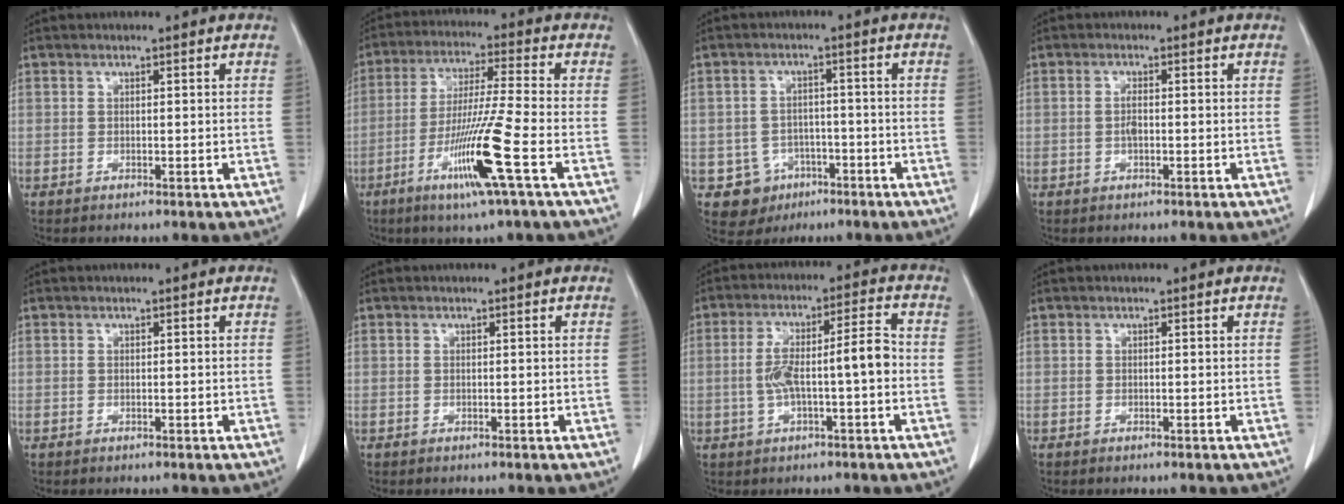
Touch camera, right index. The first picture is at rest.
{"total": 12.3, "force": [-5.1, -1.4, 11.1], "torque": [-0.218, -0.023, -0.098]}
{"total": 6.0, "force": [-2.4, 5.5, 0.6], "torque": [-0.004, 0.013, -0.026]}
{"total": 1.6, "force": [-0.3, 0.4, 1.5], "torque": [-0.034, 0.001, -0.006]}
{"total": 0.0}
{"total": 0.0}
{"total": 8.8, "force": [-1.2, 1.4, 8.6], "torque": [-0.158, 0.031, -0.019]}
{"total": 0.0}